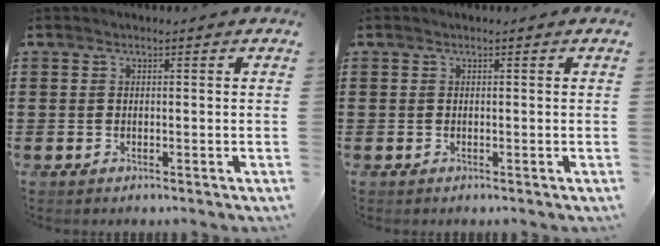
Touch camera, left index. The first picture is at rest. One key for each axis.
{"total": 0.0}